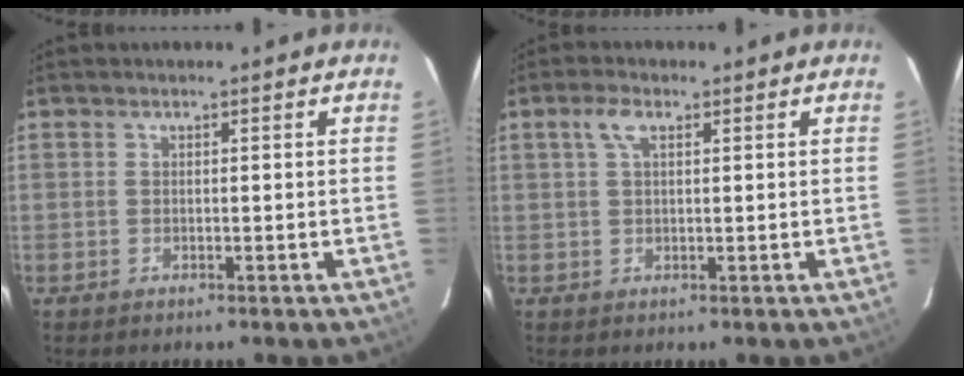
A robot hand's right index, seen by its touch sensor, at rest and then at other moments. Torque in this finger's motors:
{"motor_torque": [0.01, 0.00, 0.02, 0.05]}